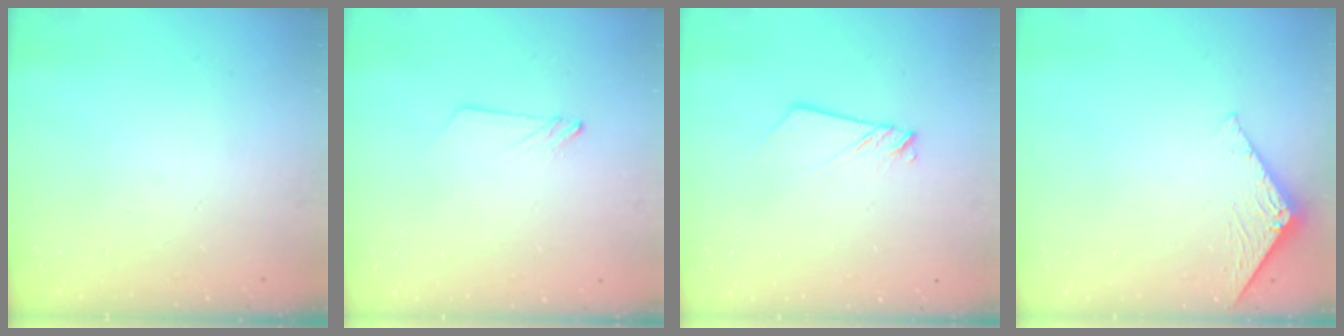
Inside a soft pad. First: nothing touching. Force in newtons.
{"total": 1.5, "press": 1.5, "slide": 0.1}
{"total": 2.2, "press": 2.2, "slide": 0.0}
{"total": 2.4, "press": 2.4, "slide": 0.2}